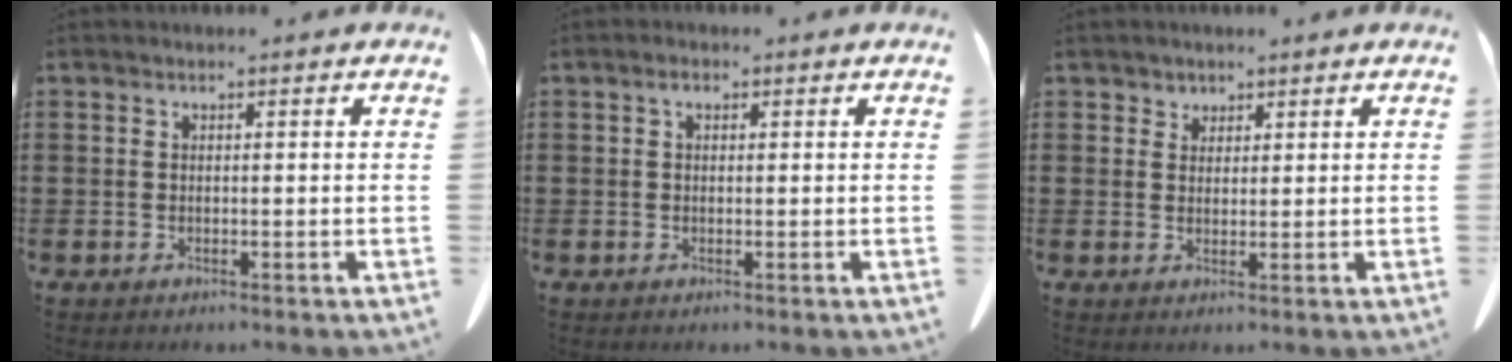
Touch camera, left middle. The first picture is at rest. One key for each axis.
{"total": 1.3, "fx": 0.2, "fy": 0.8, "fz": 1.0, "tx": -0.022, "ty": 0.007, "tz": 0.002}
{"total": 1.8, "fx": 1.4, "fy": 1.2, "fz": 0.0, "tx": 0.002, "ty": 0.003, "tz": 0.025}